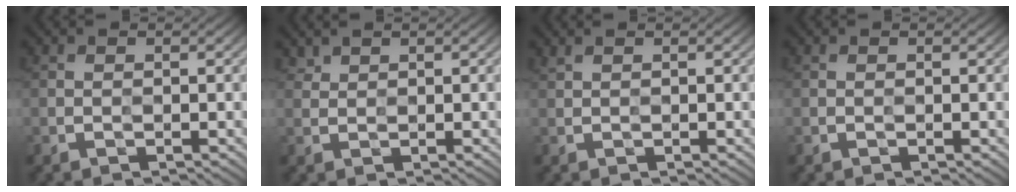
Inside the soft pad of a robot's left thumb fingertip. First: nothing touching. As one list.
[{"total": 2.0, "force": [1.9, 0.6, 0.0], "torque": [-0.004, 0.005, 0.043]}, {"total": 0.8, "force": [0.8, -0.1, 0.3], "torque": [-0.010, 0.004, 0.018]}, {"total": 0.0}]